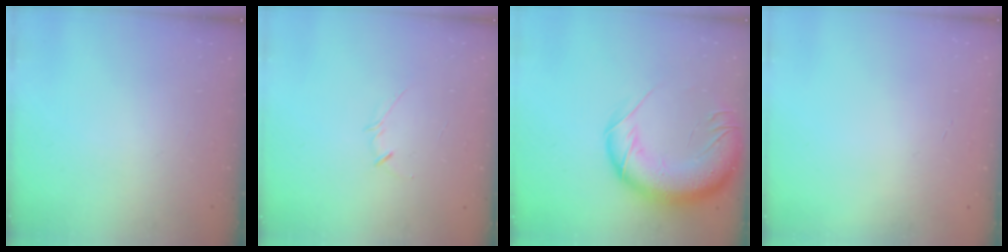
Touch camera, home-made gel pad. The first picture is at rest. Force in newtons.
{"total": 2.5, "press": 2.4, "slide": 0.5}
{"total": 20.9, "press": 20.3, "slide": 4.9}
{"total": 0.0}